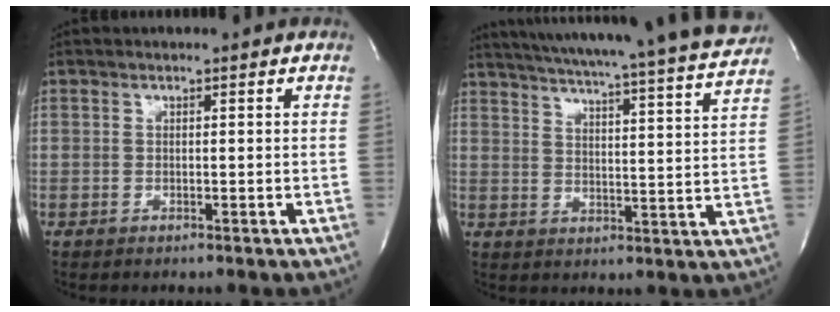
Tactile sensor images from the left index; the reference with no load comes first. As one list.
[{"total": 25.3, "force": [23.1, -0.5, 10.1], "torque": [-0.166, -0.059, 0.292]}]